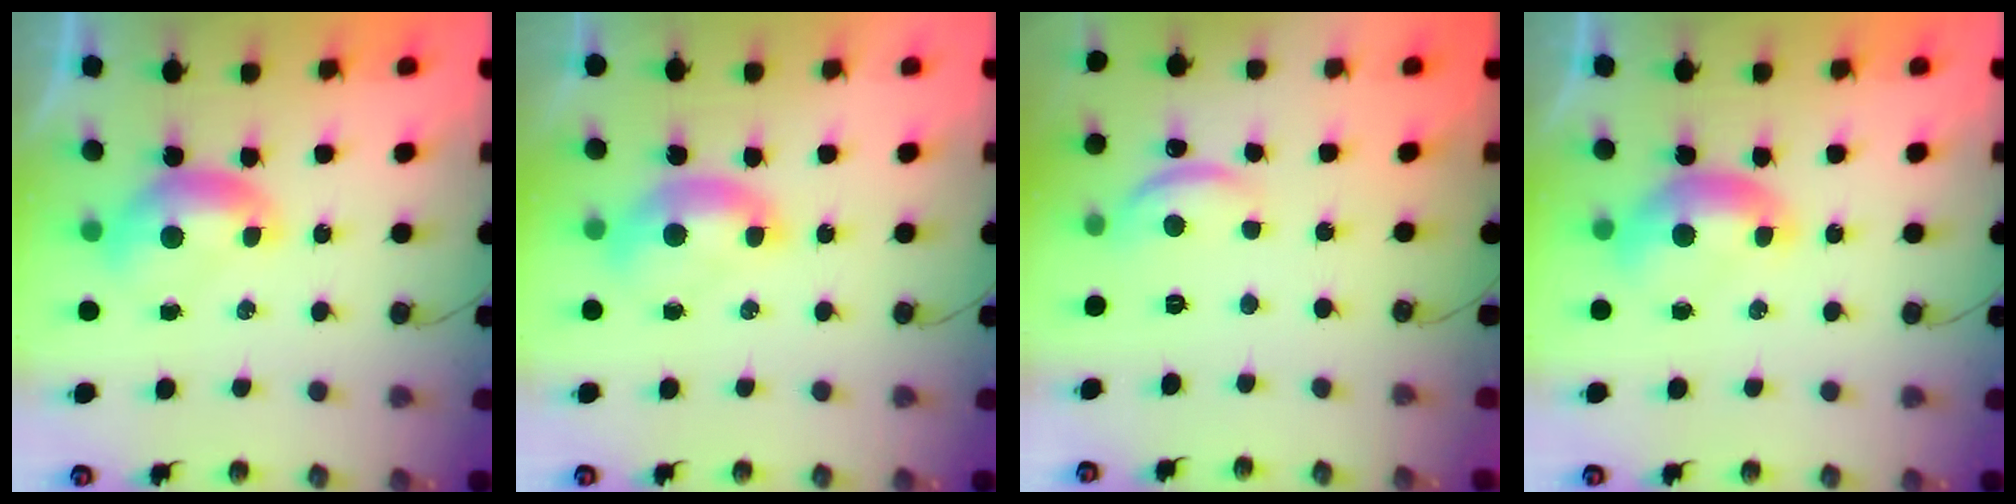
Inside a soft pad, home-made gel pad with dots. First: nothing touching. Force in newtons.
{"total": 1.5, "press": 1.4, "slide": 0.6}
{"total": 5.8, "press": 5.8, "slide": 0.6}
{"total": 0.0}